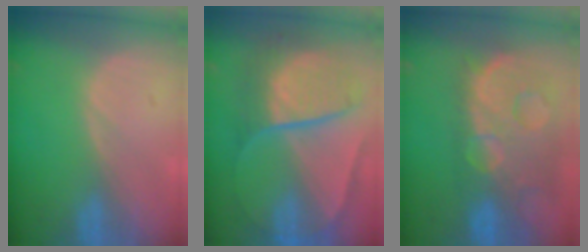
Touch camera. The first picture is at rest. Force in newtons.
{"total": 10.4, "press": 10.3, "slide": 1.1}
{"total": 13.9, "press": 11.3, "slide": 8.1}